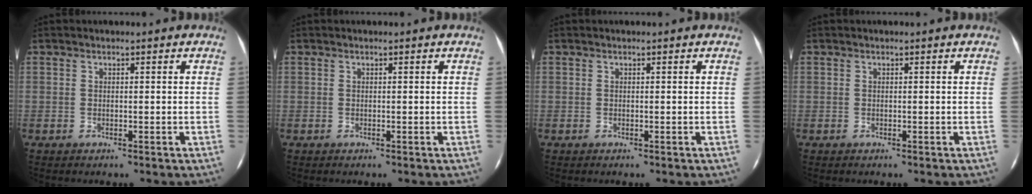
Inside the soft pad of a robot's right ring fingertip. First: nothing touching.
{"total": 0.0}
{"total": 0.0}
{"total": 0.0}